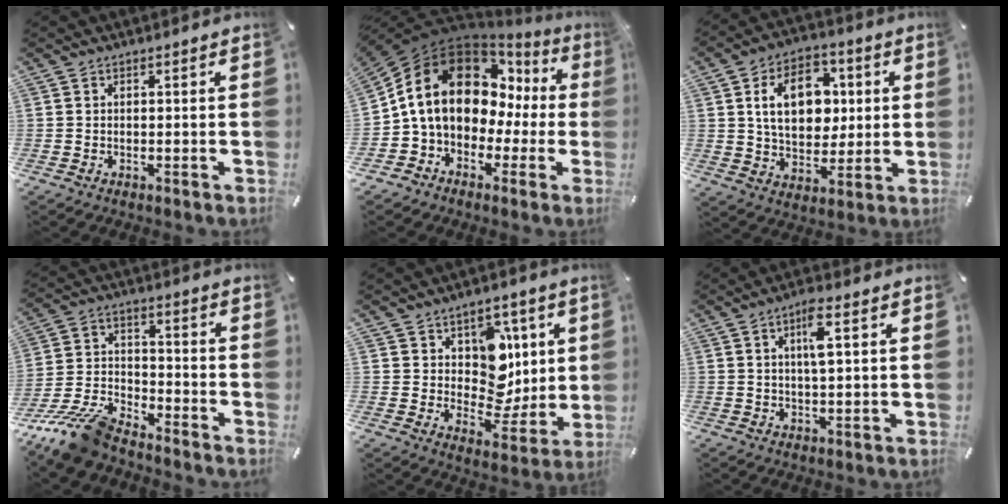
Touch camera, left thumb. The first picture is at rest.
{"total": 17.2, "force": [3.0, 13.5, 10.2], "torque": [-0.191, -0.020, 0.053]}
{"total": 14.8, "force": [2.9, 10.6, 9.9], "torque": [-0.159, 0.013, 0.051]}
{"total": 13.4, "force": [-11.3, 4.0, 5.8], "torque": [-0.118, 0.050, -0.214]}
{"total": 11.6, "force": [3.7, 9.7, 5.2], "torque": [-0.055, -0.034, 0.073]}
{"total": 6.2, "force": [2.0, 1.3, 5.7], "torque": [-0.099, -0.002, 0.028]}